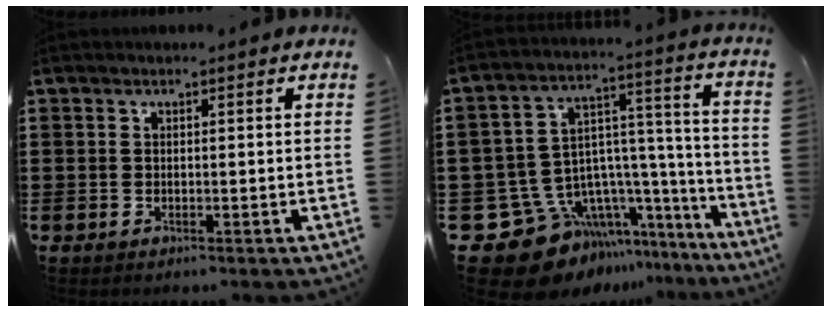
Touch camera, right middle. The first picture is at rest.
{"total": 12.2, "force": [-8.4, 7.7, 4.5], "torque": [-0.126, -0.005, -0.145]}